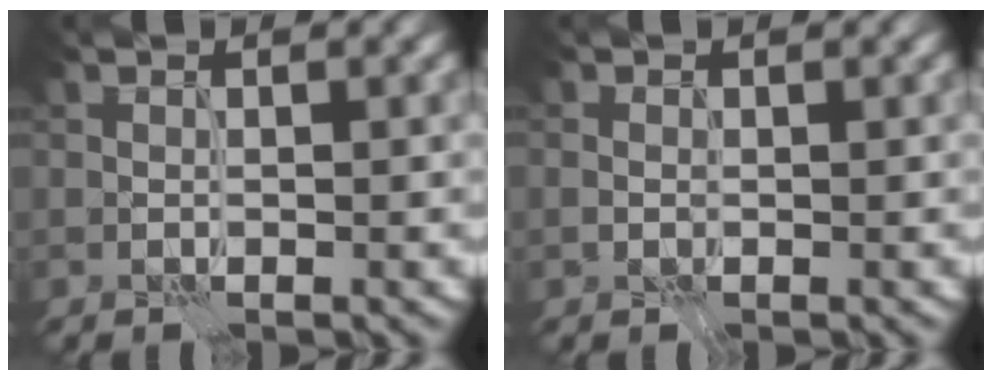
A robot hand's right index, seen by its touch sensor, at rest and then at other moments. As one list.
[{"total": 0.7, "force": [-0.1, 0.6, 0.2], "torque": [-0.003, -0.001, 0.003]}]